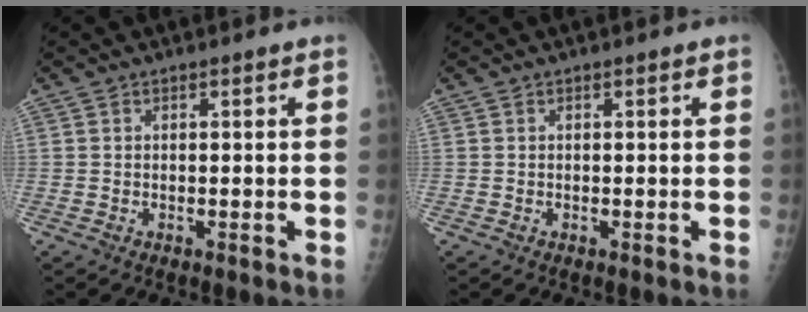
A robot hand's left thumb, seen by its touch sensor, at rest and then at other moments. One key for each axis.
{"total": 0.0}